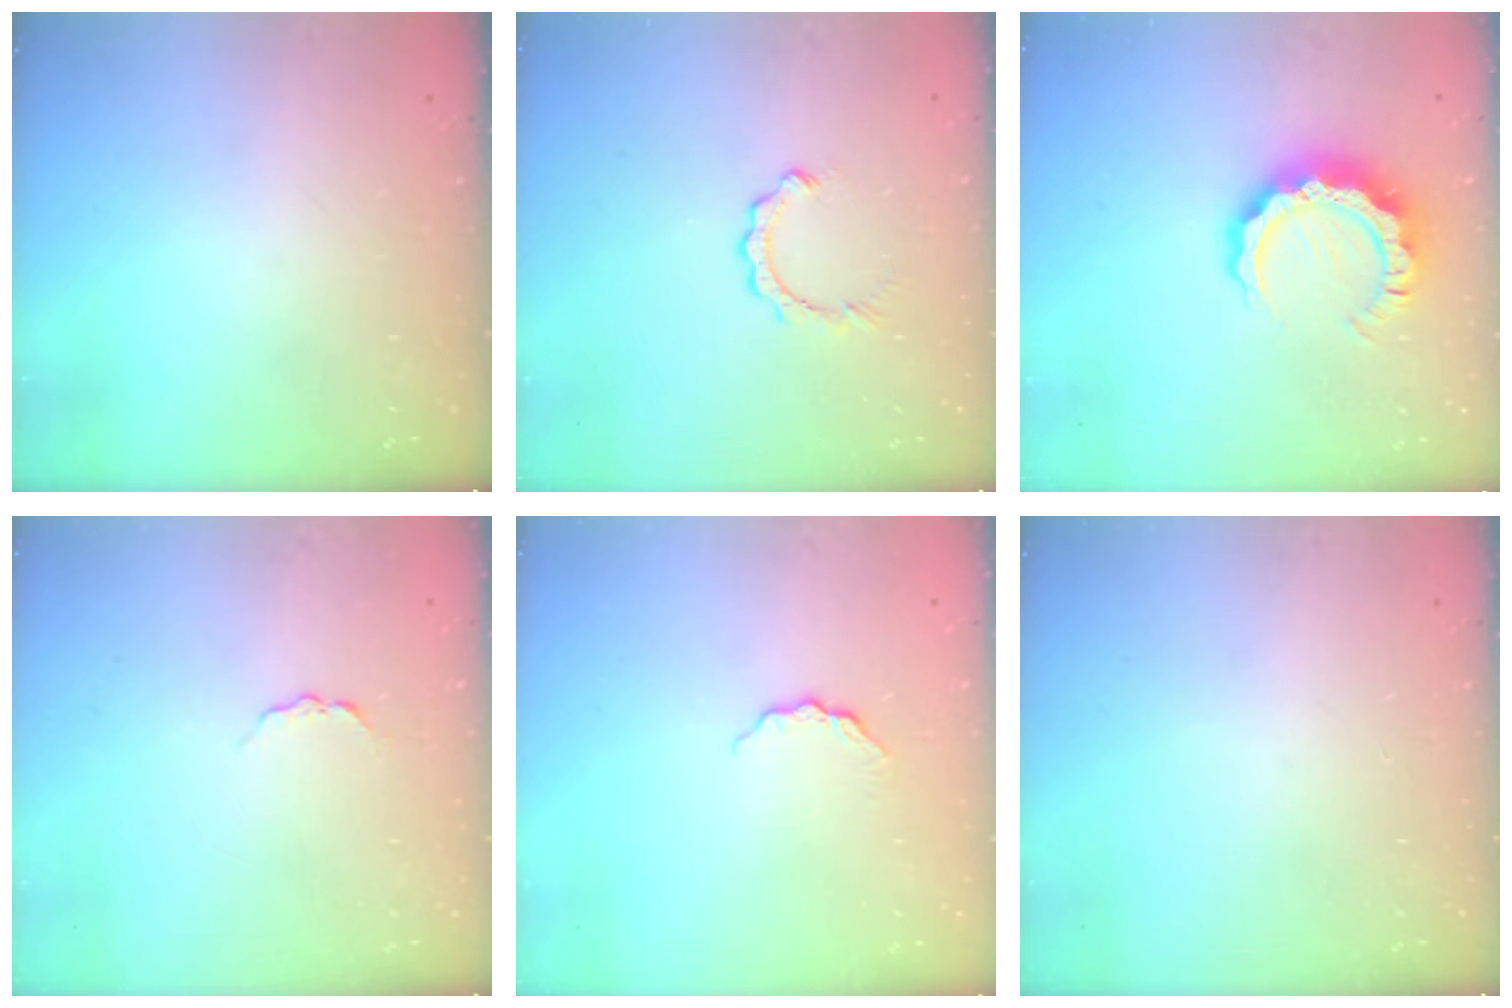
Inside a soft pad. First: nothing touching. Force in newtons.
{"total": 2.5, "press": 2.5, "slide": 0.3}
{"total": 10.4, "press": 10.3, "slide": 1.2}
{"total": 3.1, "press": 3.1, "slide": 0.3}
{"total": 5.5, "press": 5.4, "slide": 0.6}
{"total": 0.0}